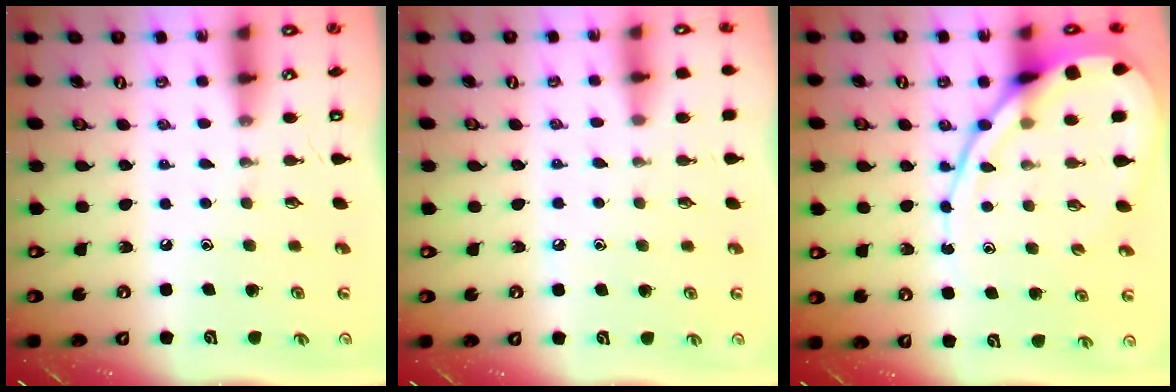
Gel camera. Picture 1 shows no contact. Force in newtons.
{"total": 3.7, "press": 3.7, "slide": 0.6}
{"total": 12.0, "press": 12.0, "slide": 0.9}